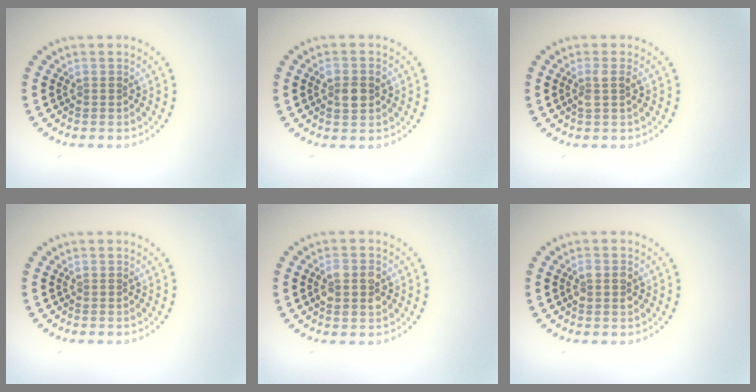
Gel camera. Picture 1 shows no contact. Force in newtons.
{"total": 2.3, "press": 2.3, "slide": 0.2}
{"total": 1.4, "press": 1.2, "slide": 0.8}
{"total": 0.0}
{"total": 2.8, "press": 2.8, "slide": 0.3}
{"total": 1.5, "press": 1.5, "slide": 0.1}